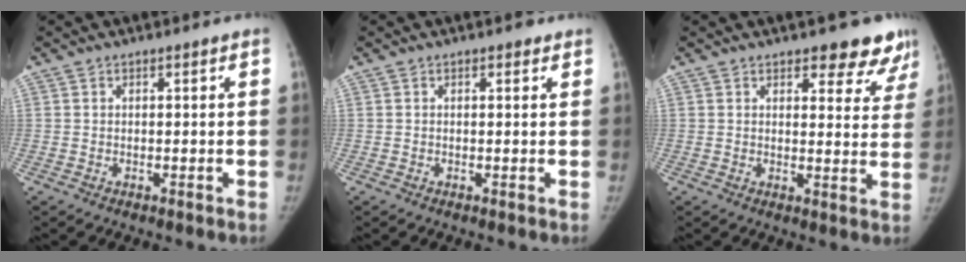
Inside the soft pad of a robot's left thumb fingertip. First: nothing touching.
{"total": 1.1, "force": [0.7, 0.6, 0.7], "torque": [-0.006, -0.002, 0.006]}
{"total": 8.9, "force": [7.0, 3.6, 4.2], "torque": [-0.007, -0.039, 0.073]}